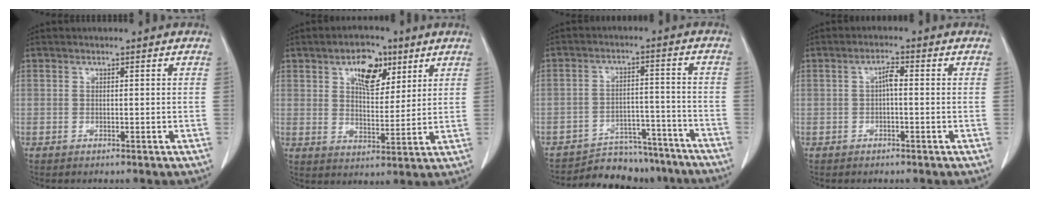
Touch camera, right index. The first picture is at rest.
{"total": 8.3, "force": [4.4, 4.2, 5.7], "torque": [-0.092, 0.011, 0.073]}
{"total": 13.8, "force": [-12.7, 4.8, 1.9], "torque": [-0.014, 0.028, -0.172]}
{"total": 2.1, "force": [-0.1, 0.6, 2.1], "torque": [-0.036, 0.006, -0.003]}